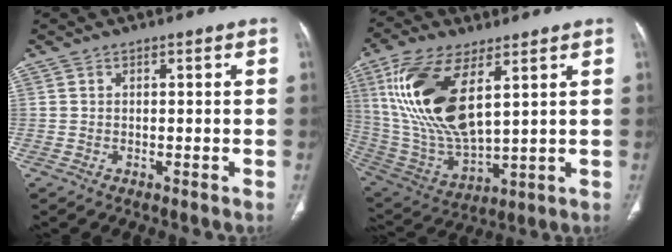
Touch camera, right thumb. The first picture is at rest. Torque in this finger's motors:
{"motor_torque": [-1.36, 3.37, 1.39, 1.38, 0.57]}